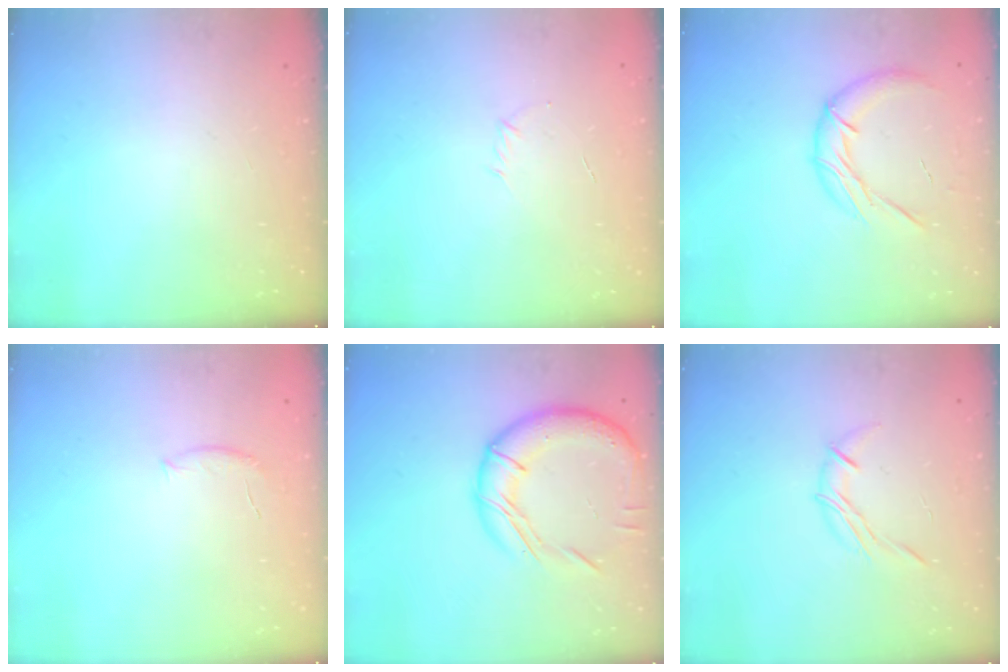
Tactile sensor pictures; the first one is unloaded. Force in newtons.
{"total": 2.8, "press": 2.7, "slide": 0.8}
{"total": 11.5, "press": 11.5, "slide": 0.8}
{"total": 6.5, "press": 6.3, "slide": 1.2}
{"total": 17.3, "press": 17.2, "slide": 1.3}
{"total": 6.8, "press": 6.7, "slide": 1.0}